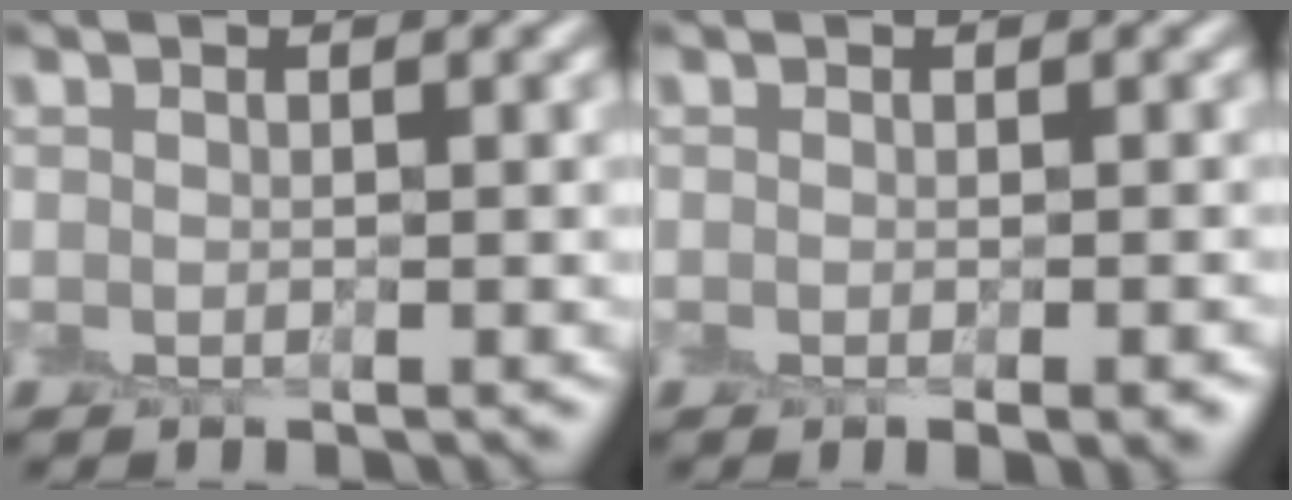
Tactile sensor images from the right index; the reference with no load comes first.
{"total": 2.2, "force": [-1.2, 0.4, 1.8], "torque": [-0.024, -0.010, -0.011]}